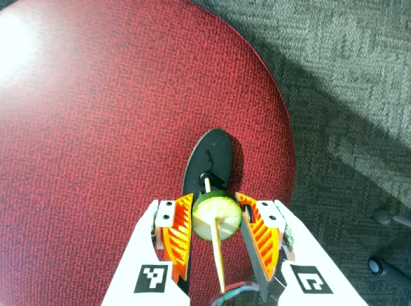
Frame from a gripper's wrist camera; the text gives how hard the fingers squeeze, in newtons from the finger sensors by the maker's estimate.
{"total": 10.0, "left": 9.6, "right": 10.4}